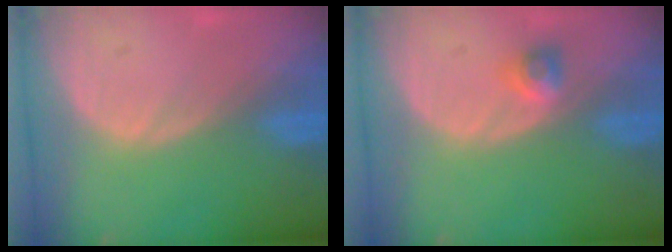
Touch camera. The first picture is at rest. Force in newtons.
{"total": 2.4, "press": 2.0, "slide": 1.3}